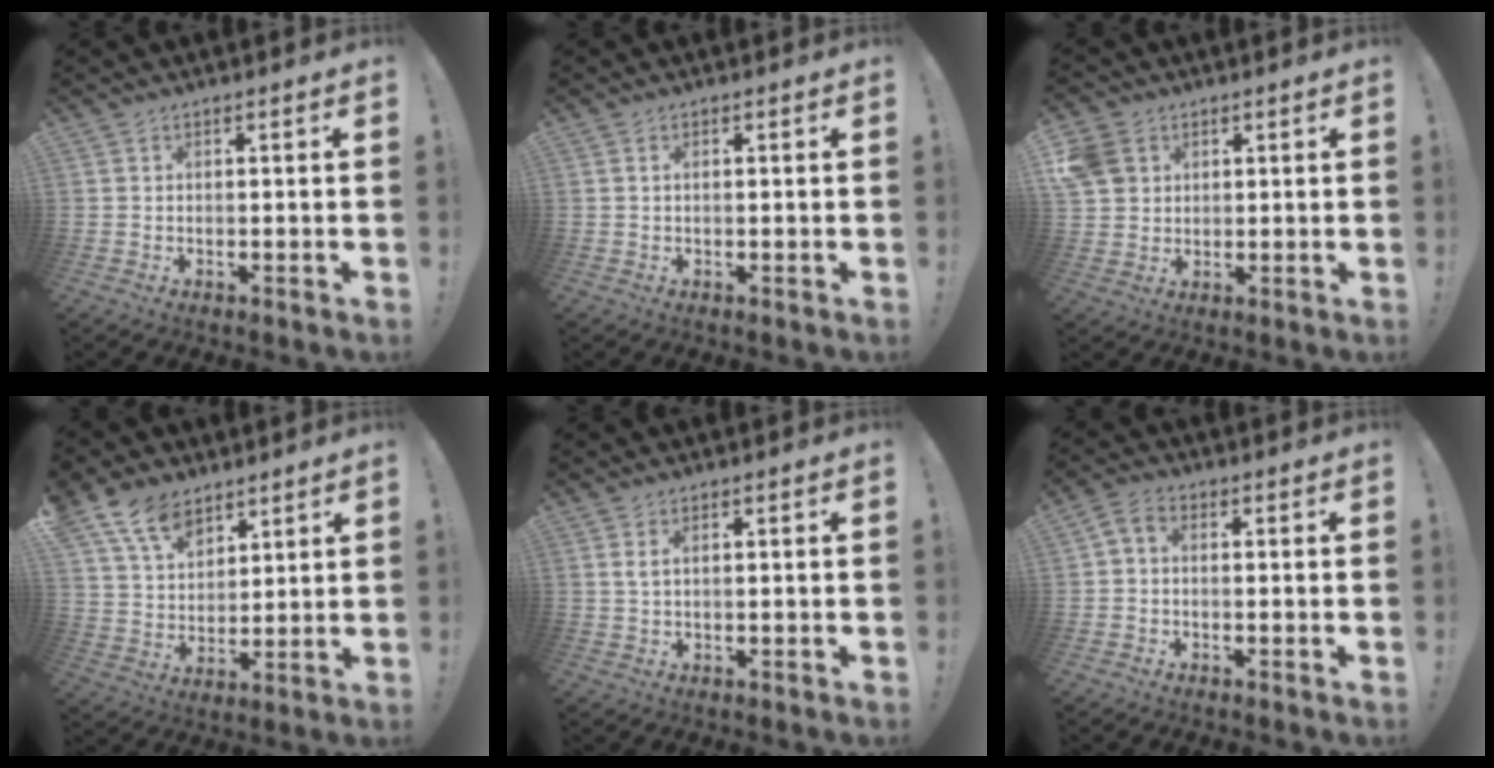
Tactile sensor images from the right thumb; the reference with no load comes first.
{"total": 0.8, "force": [0.3, 0.4, 0.7], "torque": [-0.015, 0.005, 0.004]}
{"total": 7.5, "force": [2.9, 6.4, 2.8], "torque": [-0.053, -0.002, 0.063]}
{"total": 12.8, "force": [8.5, 7.9, 5.4], "torque": [-0.109, -0.045, 0.168]}
{"total": 2.2, "force": [0.9, 0.8, 1.8], "torque": [-0.030, 0.000, 0.015]}
{"total": 2.4, "force": [-0.7, 1.5, 1.8], "torque": [-0.035, 0.007, -0.012]}